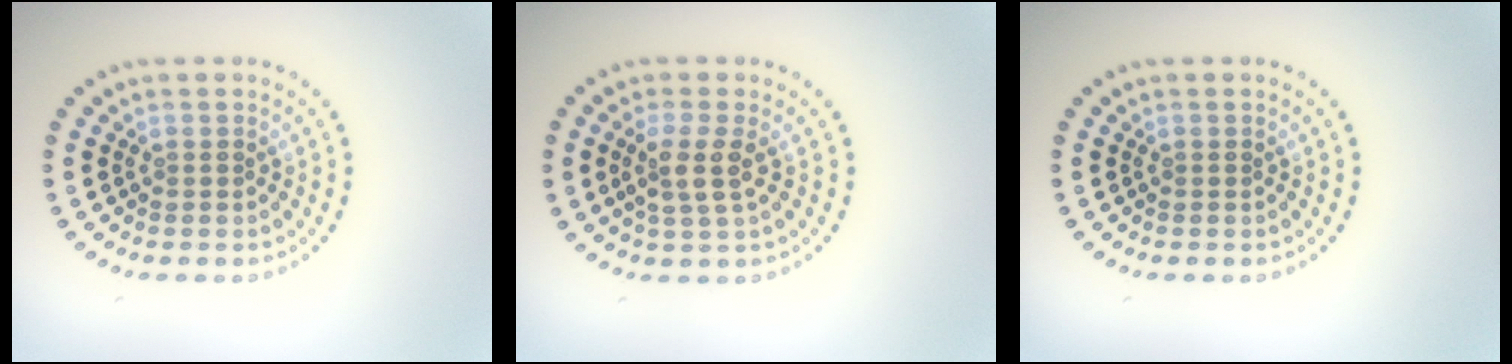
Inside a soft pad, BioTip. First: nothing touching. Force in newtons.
{"total": 2.4, "press": 2.0, "slide": 1.3}
{"total": 0.0}